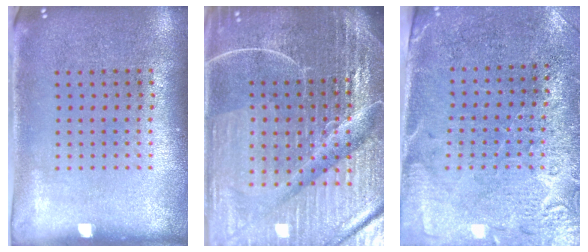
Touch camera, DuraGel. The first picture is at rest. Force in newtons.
{"total": 7.1, "press": 6.2, "slide": 3.5}
{"total": 2.8, "press": 2.5, "slide": 1.1}